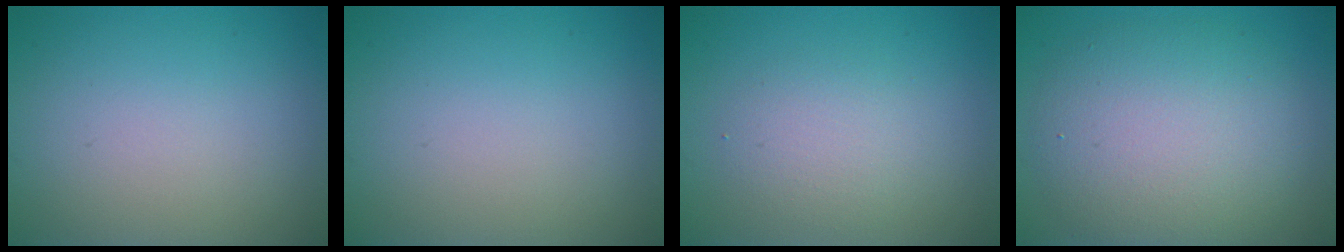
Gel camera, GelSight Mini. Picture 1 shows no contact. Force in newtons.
{"total": 0.0}
{"total": 2.5, "press": 2.5, "slide": 0.2}
{"total": 7.8, "press": 7.8, "slide": 0.5}